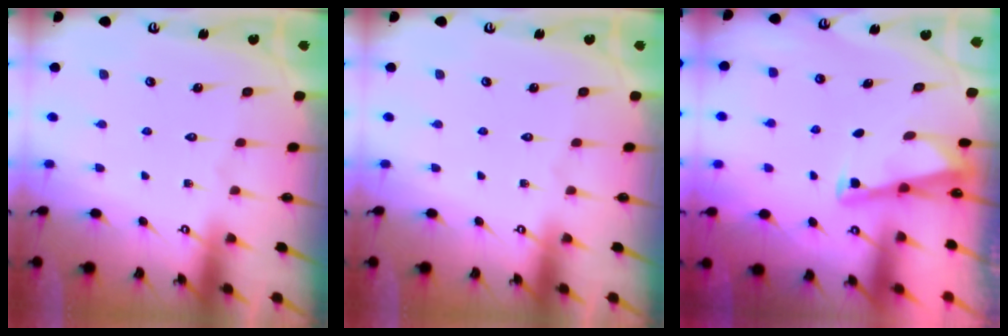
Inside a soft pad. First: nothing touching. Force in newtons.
{"total": 0.0}
{"total": 2.9, "press": 2.8, "slide": 0.4}